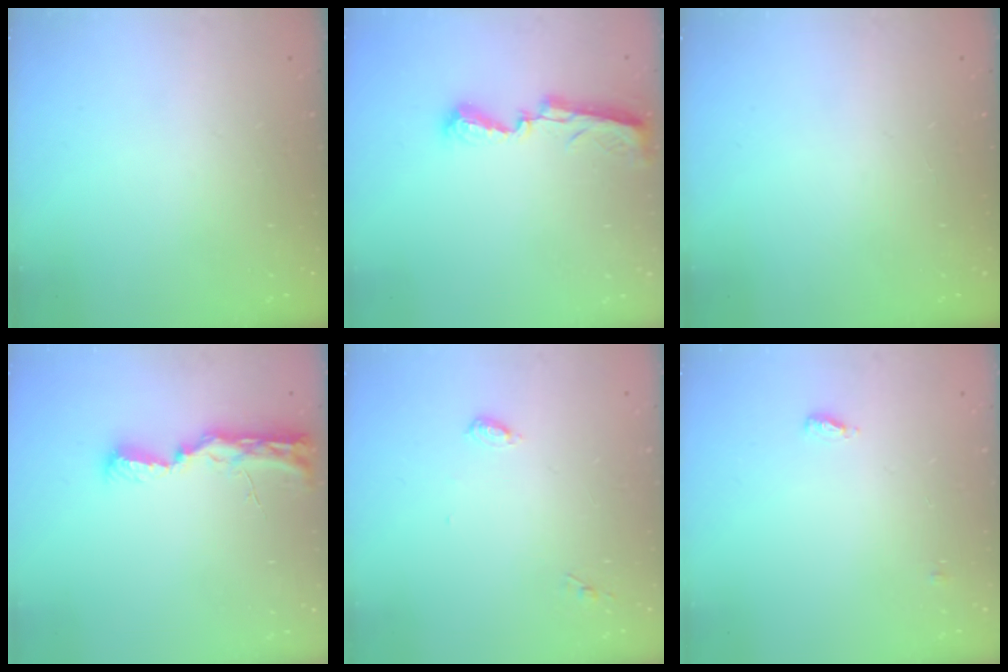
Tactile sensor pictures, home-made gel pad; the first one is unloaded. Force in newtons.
{"total": 8.9, "press": 8.9, "slide": 0.2}
{"total": 0.0}
{"total": 10.7, "press": 9.7, "slide": 4.5}
{"total": 4.6, "press": 4.6, "slide": 0.4}
{"total": 4.6, "press": 4.5, "slide": 0.7}